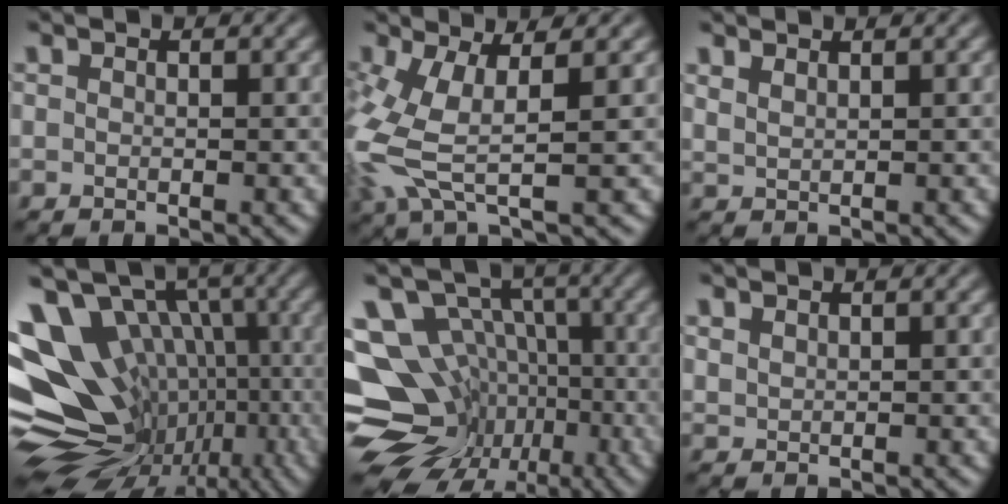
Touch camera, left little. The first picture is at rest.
{"total": 6.0, "force": [-0.1, 2.1, 5.6], "torque": [-0.151, -0.004, -0.002]}
{"total": 1.3, "force": [1.2, 0.2, 0.5], "torque": [-0.010, 0.000, 0.021]}
{"total": 15.8, "force": [-1.2, 11.9, 10.4], "torque": [-0.186, 0.011, 0.017]}
{"total": 14.4, "force": [-4.1, 12.1, 6.7], "torque": [-0.127, -0.013, -0.060]}
{"total": 0.8, "force": [0.7, 0.1, 0.1], "torque": [-0.007, 0.000, 0.020]}